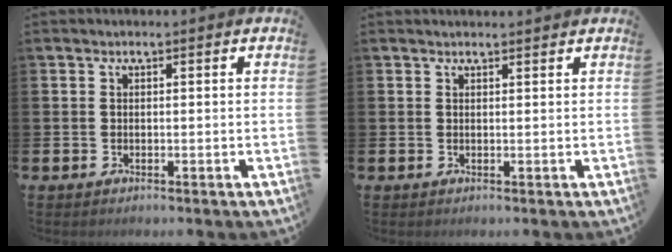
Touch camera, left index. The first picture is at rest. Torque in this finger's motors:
{"motor_torque": [0.20, -0.35, 0.04, 0.00]}